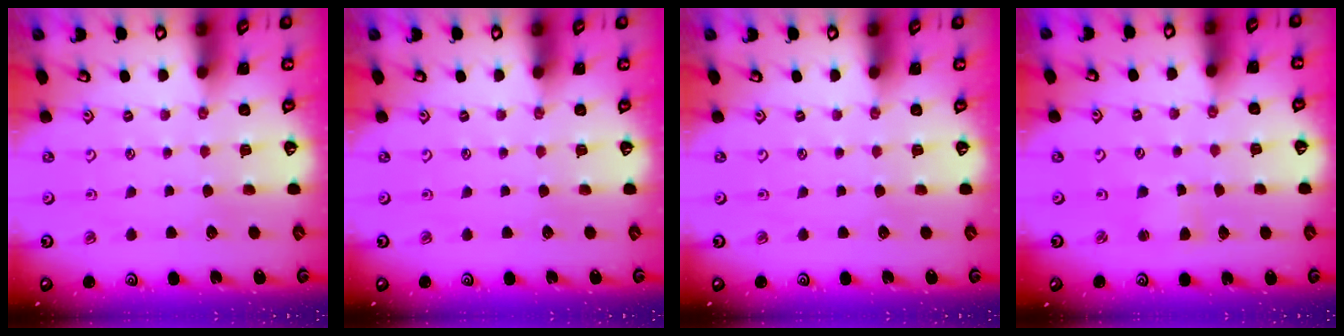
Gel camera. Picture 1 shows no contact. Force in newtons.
{"total": 0.0}
{"total": 0.0}
{"total": 2.1, "press": 2.1, "slide": 0.2}